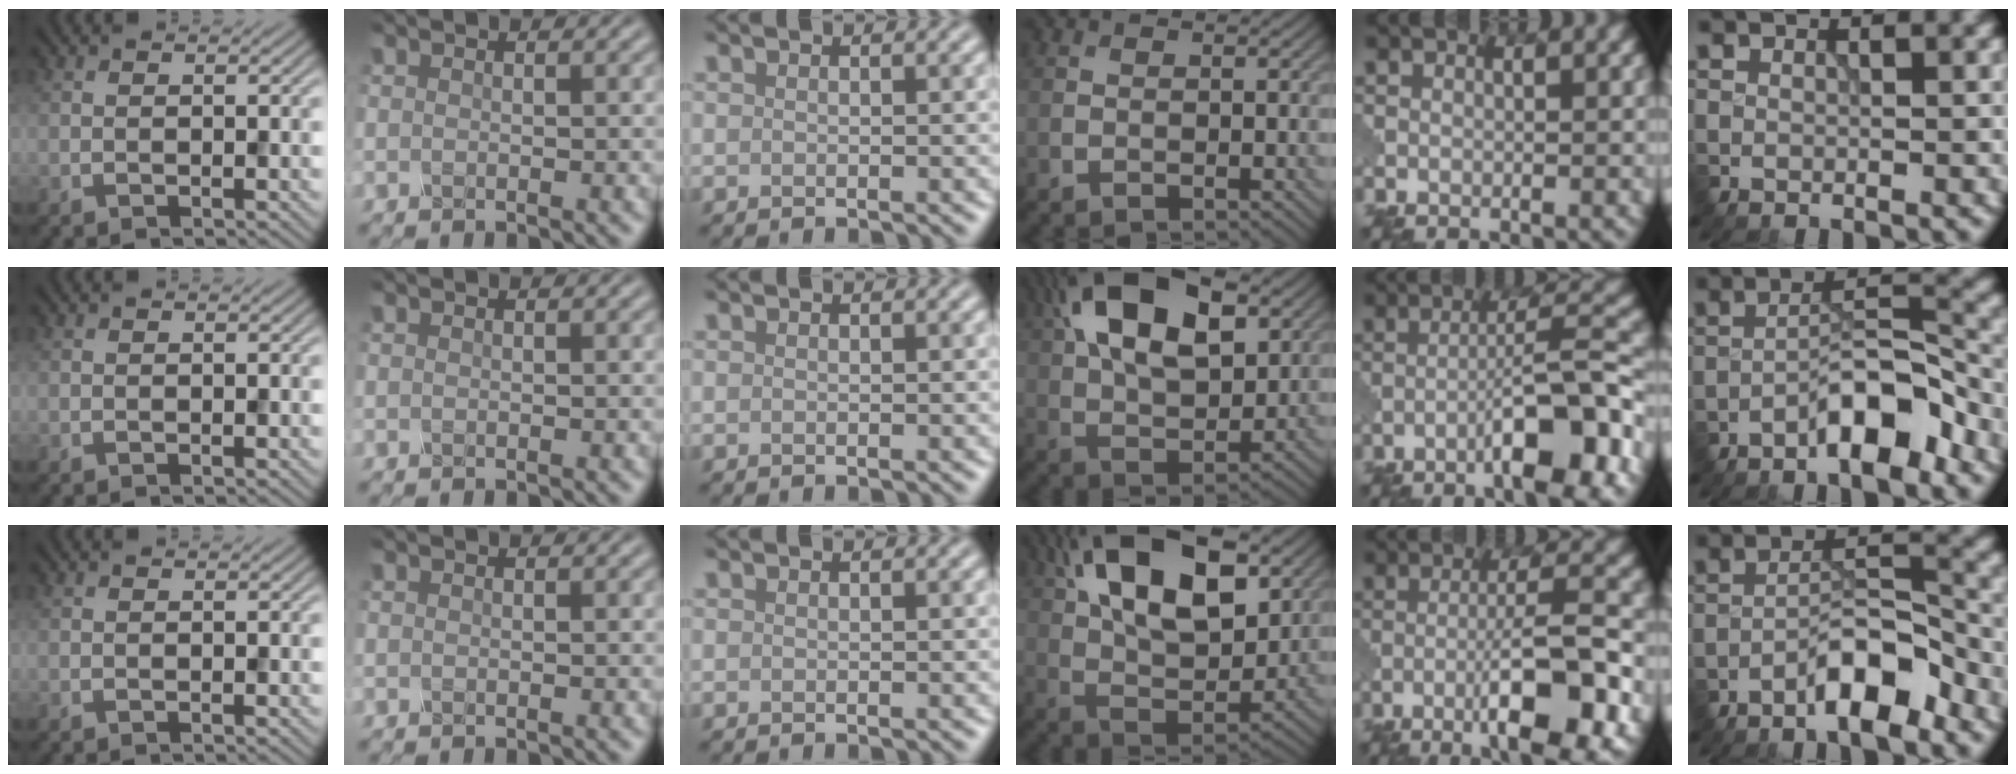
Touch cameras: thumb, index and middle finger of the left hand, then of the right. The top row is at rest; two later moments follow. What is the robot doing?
{"motion": "disassemble", "object": "glue stick"}